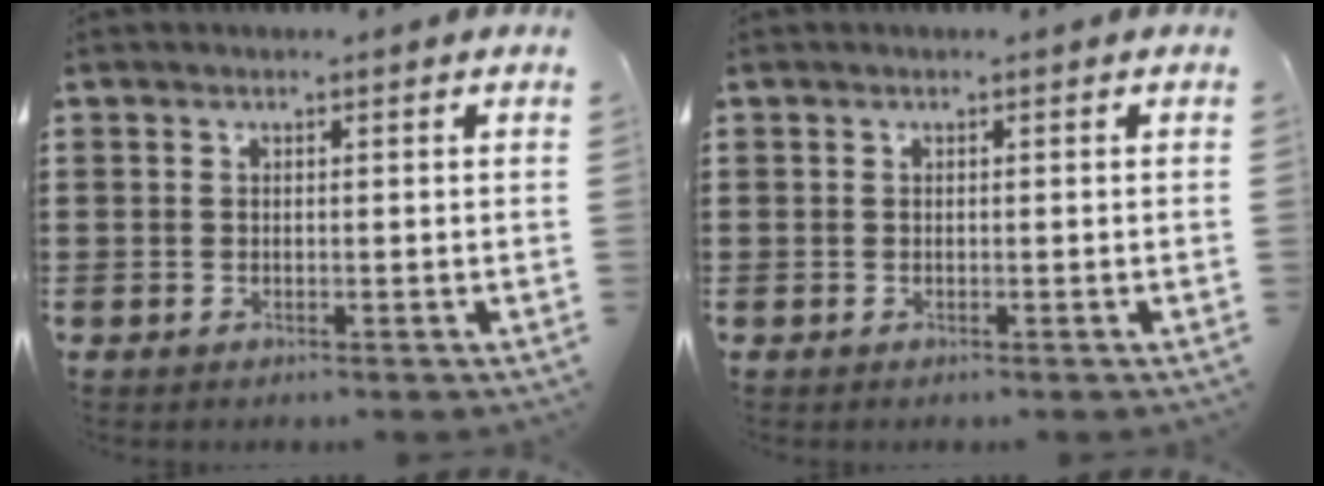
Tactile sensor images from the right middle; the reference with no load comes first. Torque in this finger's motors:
{"motor_torque": [0.09, 0.10, 0.01, -0.01]}